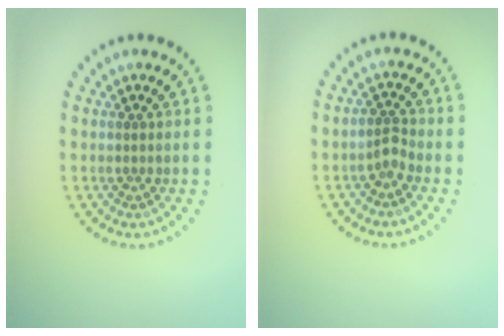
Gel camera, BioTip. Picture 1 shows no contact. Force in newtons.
{"total": 1.4, "press": 1.1, "slide": 0.9}